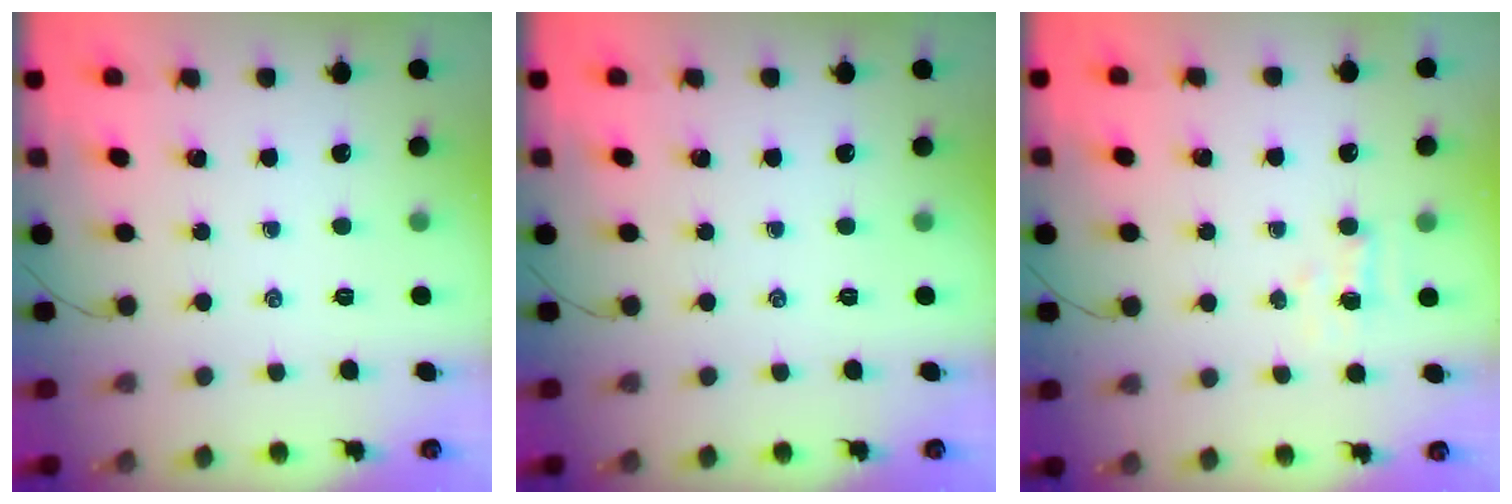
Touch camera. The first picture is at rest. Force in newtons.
{"total": 0.0}
{"total": 2.7, "press": 2.6, "slide": 0.7}